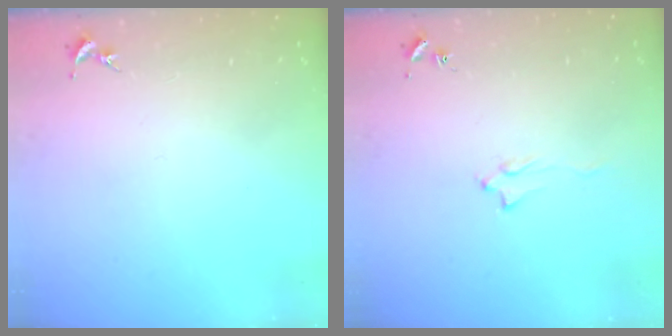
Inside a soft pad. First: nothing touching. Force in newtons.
{"total": 1.6, "press": 1.5, "slide": 0.2}